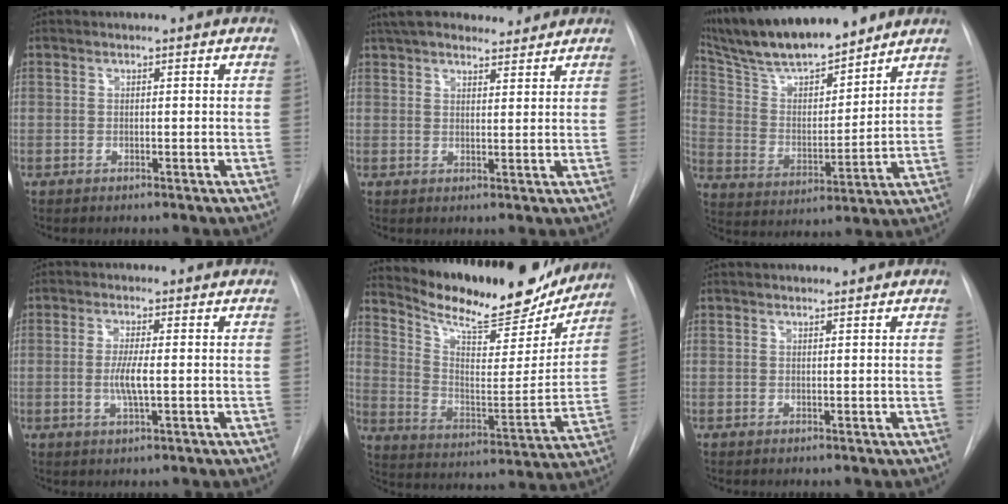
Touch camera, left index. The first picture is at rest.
{"total": 13.4, "force": [11.8, 3.6, 5.3], "torque": [-0.080, 0.033, 0.175]}
{"total": 18.6, "force": [16.0, 3.3, 8.9], "torque": [-0.161, 0.017, 0.283]}
{"total": 4.0, "force": [-0.4, 0.4, 3.9], "torque": [-0.081, -0.007, -0.007]}
{"total": 22.4, "force": [20.0, 4.9, 8.9], "torque": [-0.146, -0.028, 0.293]}
{"total": 1.2, "force": [1.2, 0.1, 0.3], "torque": [-0.005, 0.012, 0.021]}